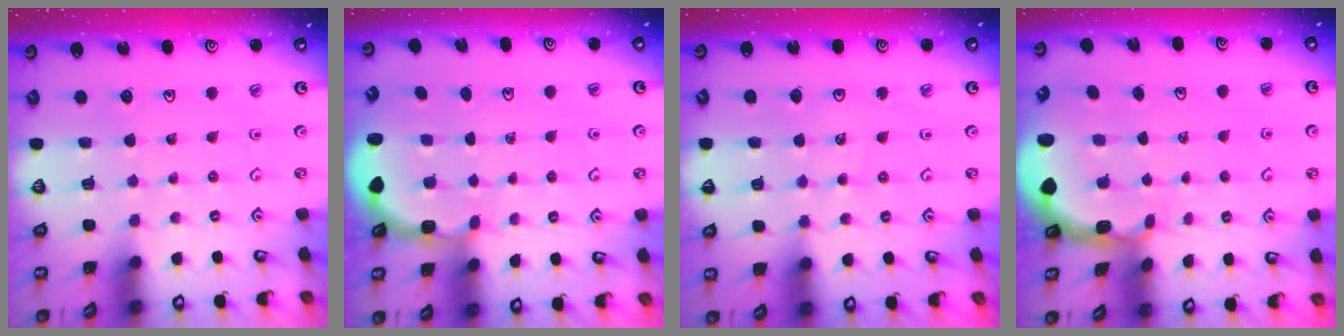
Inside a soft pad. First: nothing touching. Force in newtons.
{"total": 3.1, "press": 2.5, "slide": 1.8}
{"total": 4.2, "press": 3.8, "slide": 1.8}
{"total": 1.6, "press": 1.4, "slide": 0.7}